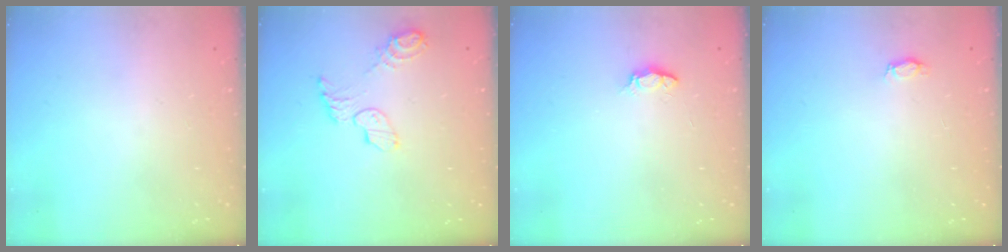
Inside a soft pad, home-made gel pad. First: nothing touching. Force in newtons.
{"total": 7.7, "press": 7.7, "slide": 0.5}
{"total": 3.3, "press": 3.3, "slide": 0.4}
{"total": 3.7, "press": 3.6, "slide": 0.5}